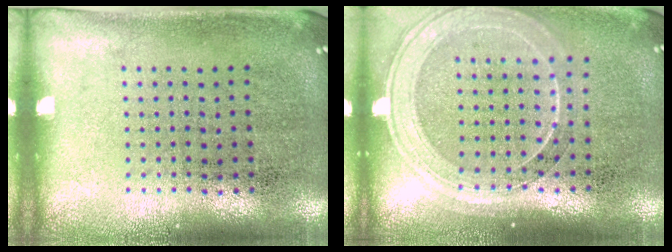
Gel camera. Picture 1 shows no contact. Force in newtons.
{"total": 1.9, "press": 1.7, "slide": 0.8}